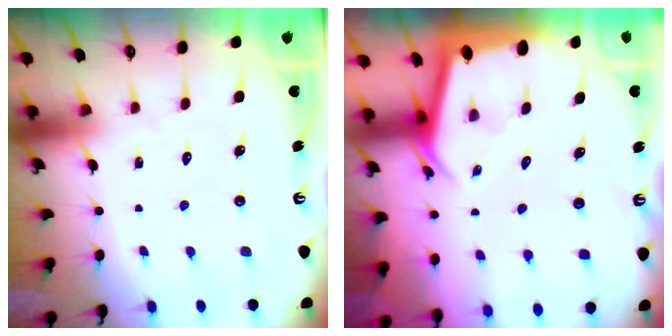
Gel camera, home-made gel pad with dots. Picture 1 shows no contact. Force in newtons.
{"total": 2.4, "press": 2.4, "slide": 0.1}